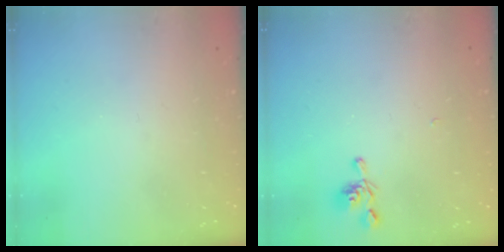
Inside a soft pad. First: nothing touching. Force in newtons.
{"total": 5.9, "press": 5.9, "slide": 0.2}